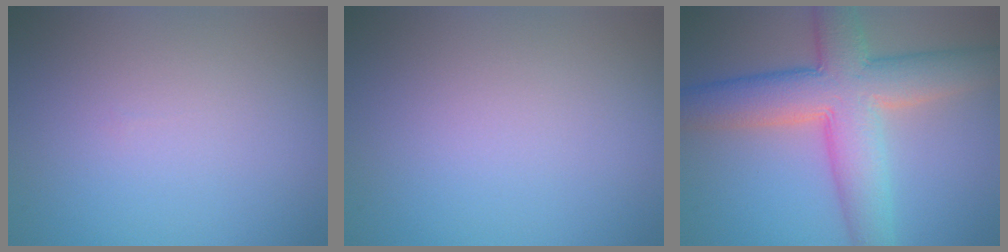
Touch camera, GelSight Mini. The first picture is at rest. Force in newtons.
{"total": 0.0}
{"total": 9.2, "press": 9.2, "slide": 0.3}